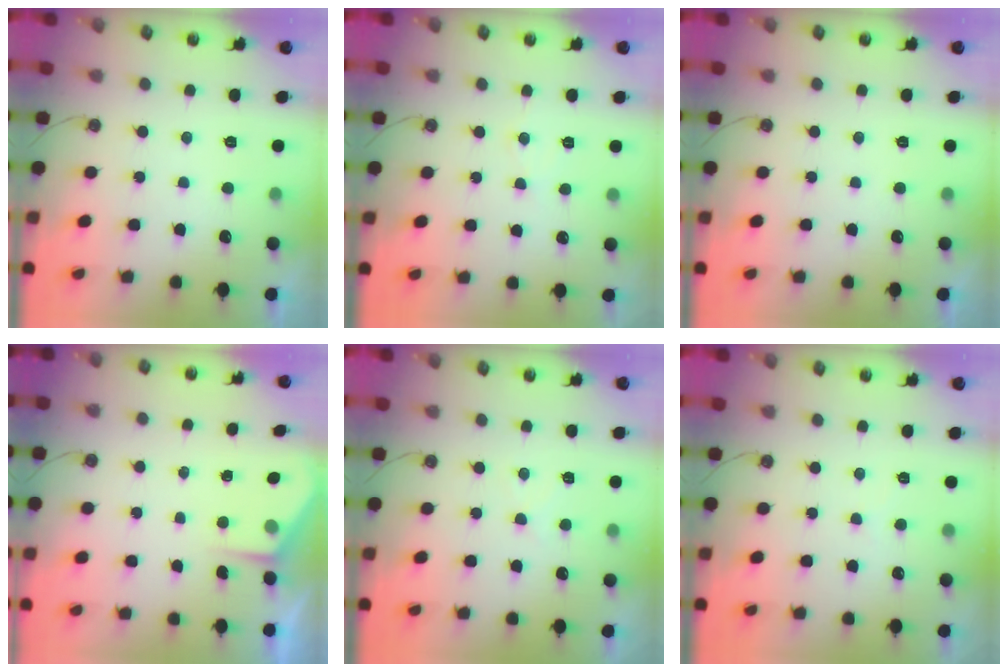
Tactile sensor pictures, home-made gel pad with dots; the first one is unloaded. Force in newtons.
{"total": 5.2, "press": 5.2, "slide": 0.8}
{"total": 0.0}
{"total": 2.1, "press": 2.1, "slide": 0.2}
{"total": 5.1, "press": 5.1, "slide": 0.6}
{"total": 3.8, "press": 3.7, "slide": 0.5}